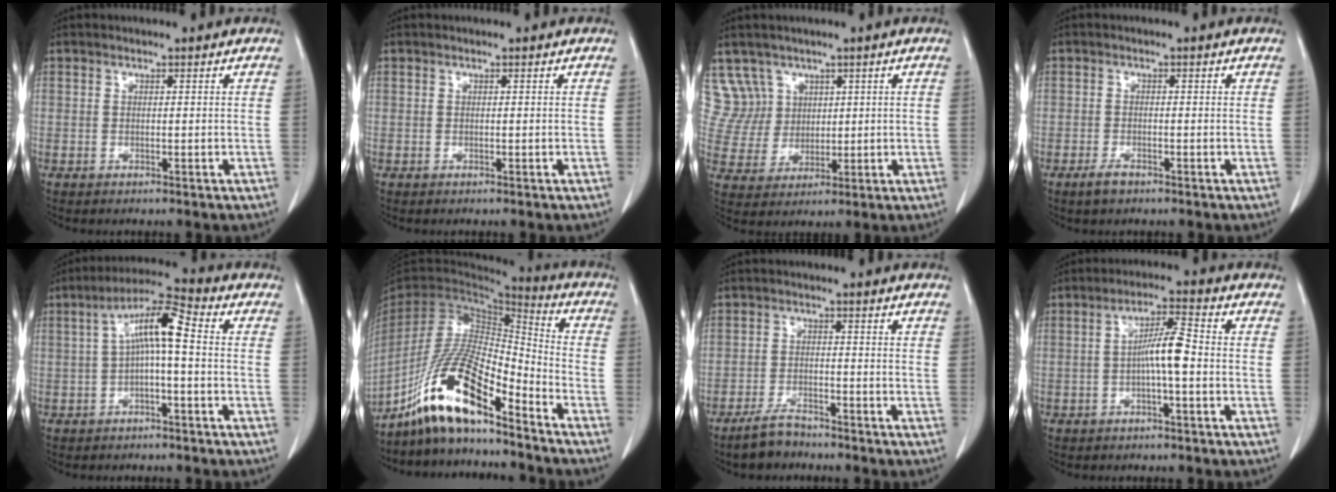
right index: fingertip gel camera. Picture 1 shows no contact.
{"total": 0.0}
{"total": 6.9, "force": [3.7, 5.8, -0.6], "torque": [0.015, 0.020, 0.082]}
{"total": 2.0, "force": [-1.4, 0.9, 1.2], "torque": [-0.026, 0.000, -0.023]}
{"total": 8.0, "force": [0.3, 1.3, 7.9], "torque": [-0.146, 0.032, 0.002]}
{"total": 14.9, "force": [-10.6, 2.3, 10.1], "torque": [-0.196, 0.003, -0.196]}
{"total": 4.1, "force": [-3.6, 1.2, 1.5], "torque": [-0.034, -0.003, -0.065]}
{"total": 5.7, "force": [-0.9, 0.5, 5.6], "torque": [-0.101, 0.013, -0.017]}